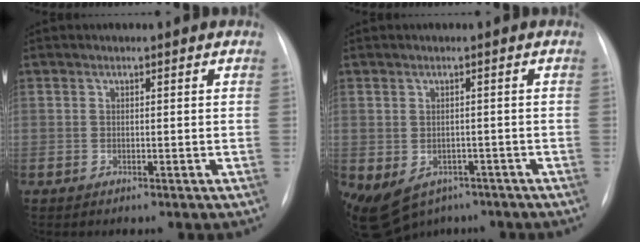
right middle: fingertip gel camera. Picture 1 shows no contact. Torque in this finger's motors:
{"motor_torque": [1.28, -0.86, 0.72, 0.19]}